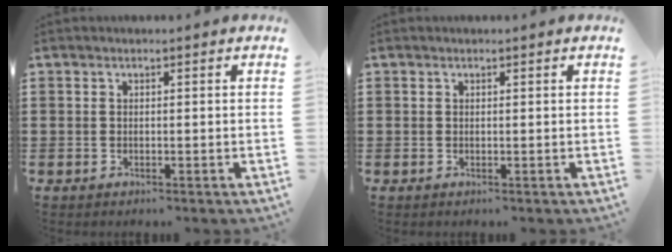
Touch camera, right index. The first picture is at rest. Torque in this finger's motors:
{"motor_torque": [0.00, -0.02, 0.01, 0.03]}